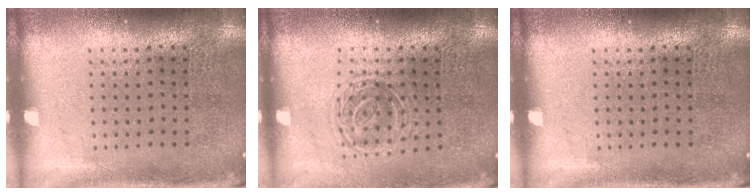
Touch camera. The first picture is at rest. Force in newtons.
{"total": 1.3, "press": 1.0, "slide": 0.8}
{"total": 0.0}